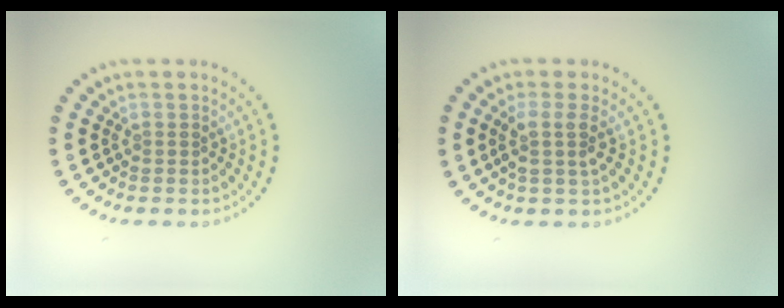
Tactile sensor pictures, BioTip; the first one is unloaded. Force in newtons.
{"total": 2.0, "press": 1.6, "slide": 1.2}